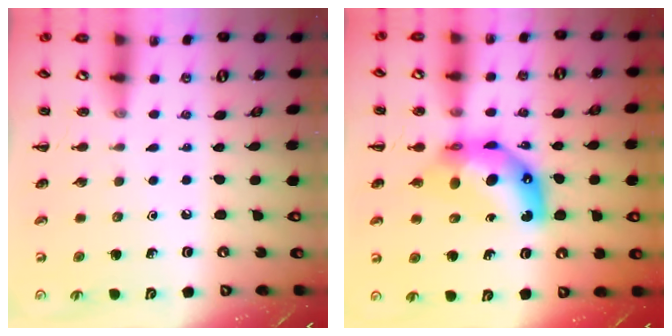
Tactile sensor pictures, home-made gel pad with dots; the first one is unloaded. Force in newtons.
{"total": 11.1, "press": 10.4, "slide": 3.9}